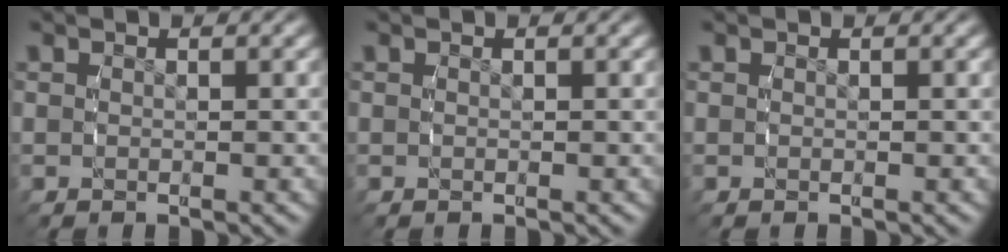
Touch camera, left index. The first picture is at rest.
{"total": 0.0}
{"total": 0.0}